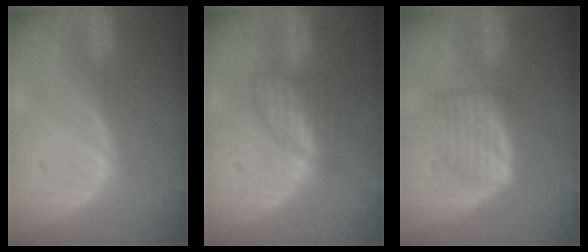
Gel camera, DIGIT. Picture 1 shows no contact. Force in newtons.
{"total": 6.1, "press": 5.7, "slide": 2.0}
{"total": 5.1, "press": 5.1, "slide": 0.6}